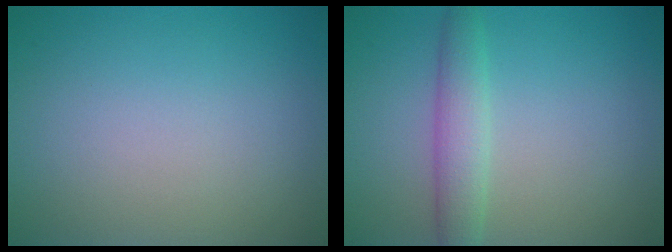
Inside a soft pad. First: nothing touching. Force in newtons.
{"total": 2.9, "press": 2.9, "slide": 0.2}